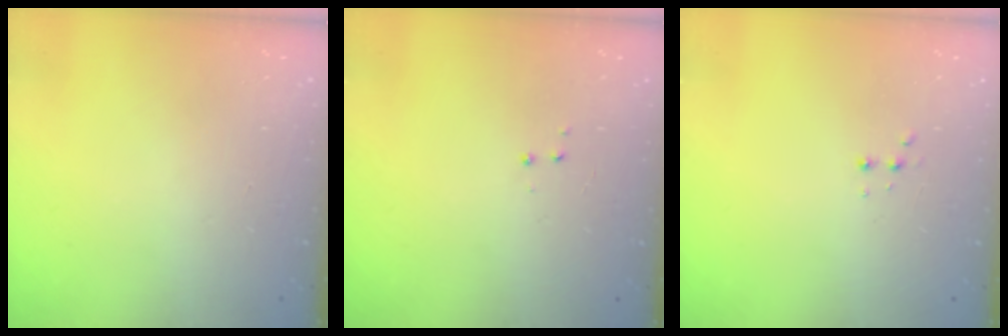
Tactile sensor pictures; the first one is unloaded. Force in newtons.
{"total": 2.9, "press": 2.8, "slide": 0.4}
{"total": 2.9, "press": 2.7, "slide": 1.0}